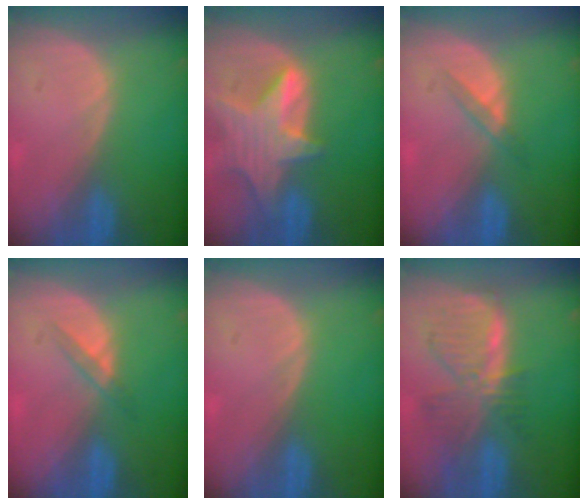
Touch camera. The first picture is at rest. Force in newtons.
{"total": 8.3, "press": 7.4, "slide": 3.8}
{"total": 2.3, "press": 2.0, "slide": 1.0}
{"total": 2.3, "press": 2.0, "slide": 1.0}
{"total": 0.0}
{"total": 7.8, "press": 7.0, "slide": 3.5}